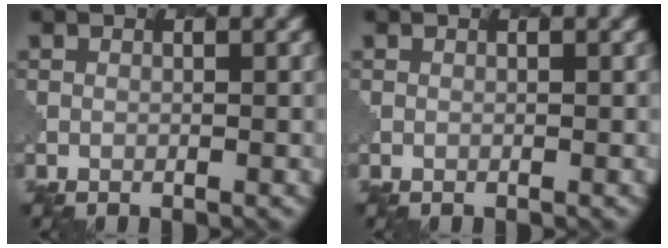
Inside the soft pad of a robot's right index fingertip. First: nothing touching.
{"total": 0.0}